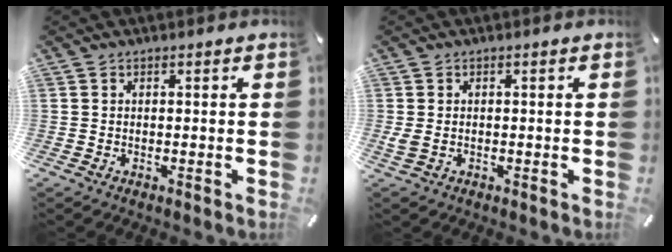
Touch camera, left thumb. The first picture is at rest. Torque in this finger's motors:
{"motor_torque": [0.24, 0.78, 0.03, 0.25, 0.07]}